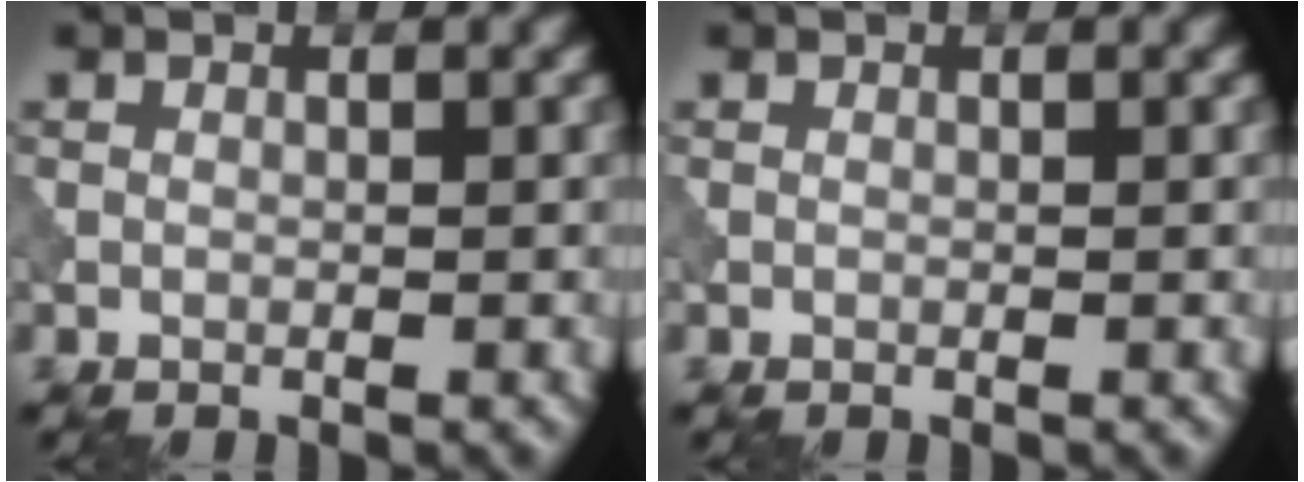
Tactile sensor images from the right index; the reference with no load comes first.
{"total": 0.0}